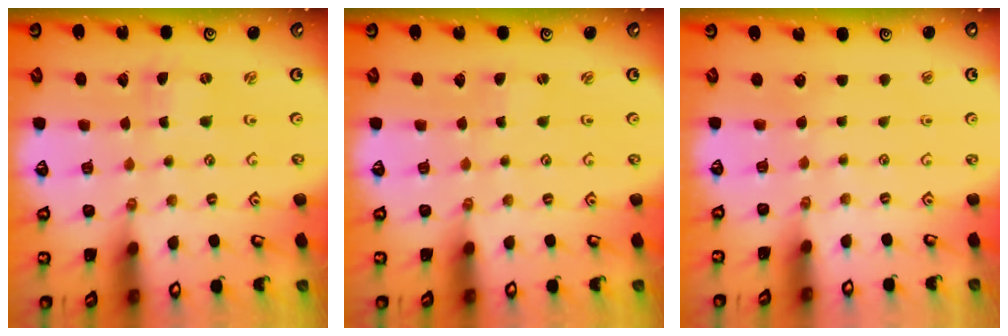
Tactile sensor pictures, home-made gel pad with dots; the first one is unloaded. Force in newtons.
{"total": 0.0}
{"total": 0.0}